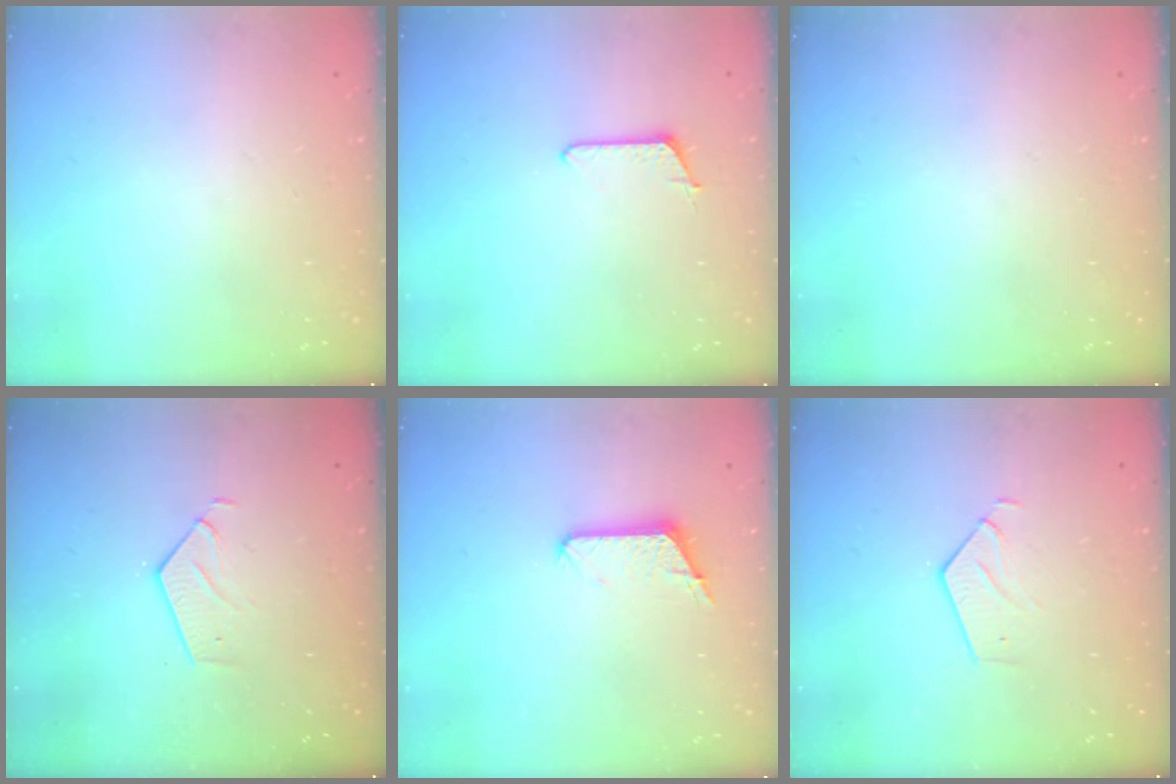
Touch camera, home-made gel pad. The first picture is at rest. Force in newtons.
{"total": 5.6, "press": 5.5, "slide": 0.7}
{"total": 0.0}
{"total": 3.1, "press": 3.1, "slide": 0.2}
{"total": 6.3, "press": 6.3, "slide": 0.6}
{"total": 3.8, "press": 3.8, "slide": 0.3}